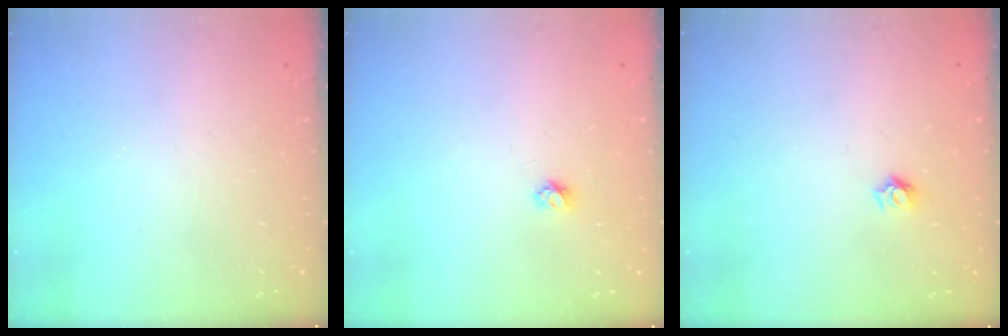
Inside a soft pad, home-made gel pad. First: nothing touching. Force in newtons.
{"total": 3.4, "press": 3.4, "slide": 0.4}
{"total": 5.5, "press": 5.5, "slide": 0.5}